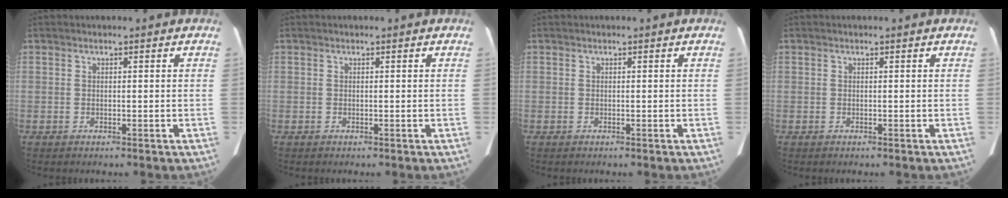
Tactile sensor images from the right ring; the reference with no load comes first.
{"total": 0.0}
{"total": 0.0}
{"total": 0.0}